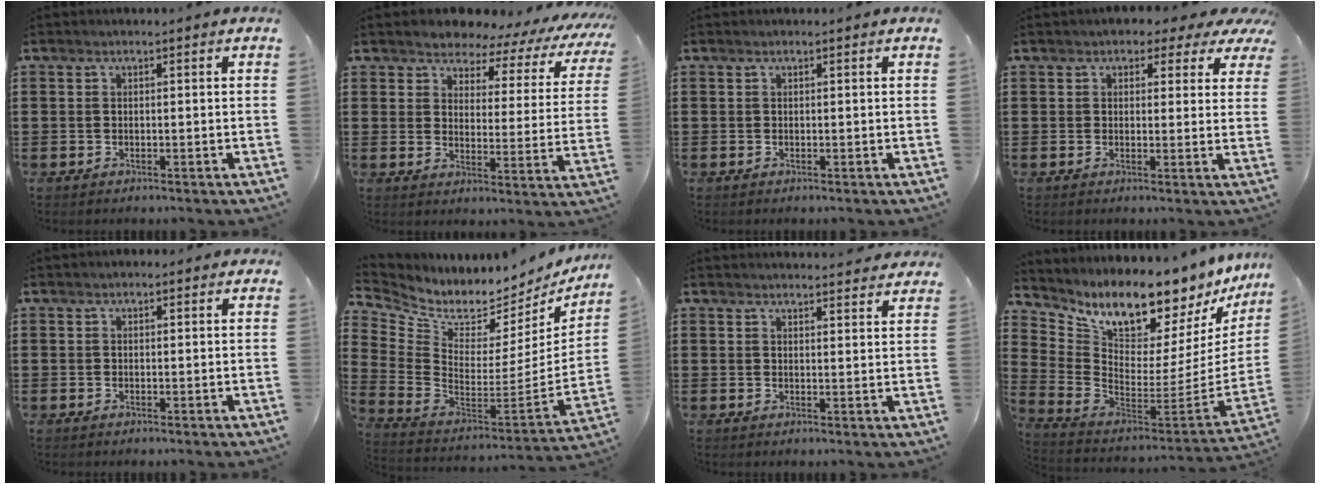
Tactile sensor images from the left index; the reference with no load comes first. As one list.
[{"total": 4.2, "force": [3.8, 1.5, 0.8], "torque": [-0.043, -0.027, 0.061]}, {"total": 0.0}, {"total": 3.0, "force": [2.1, 1.7, 1.3], "torque": [-0.022, -0.008, 0.032]}, {"total": 0.6, "force": [0.5, 0.3, 0.3], "torque": [-0.008, 0.003, 0.008]}, {"total": 3.9, "force": [3.4, 1.6, 1.1], "torque": [-0.053, -0.057, 0.052]}, {"total": 2.7, "force": [2.7, -0.1, 0.2], "torque": [-0.004, -0.014, 0.050]}, {"total": 8.7, "force": [7.9, 2.0, 3.1], "torque": [-0.077, -0.090, 0.128]}]